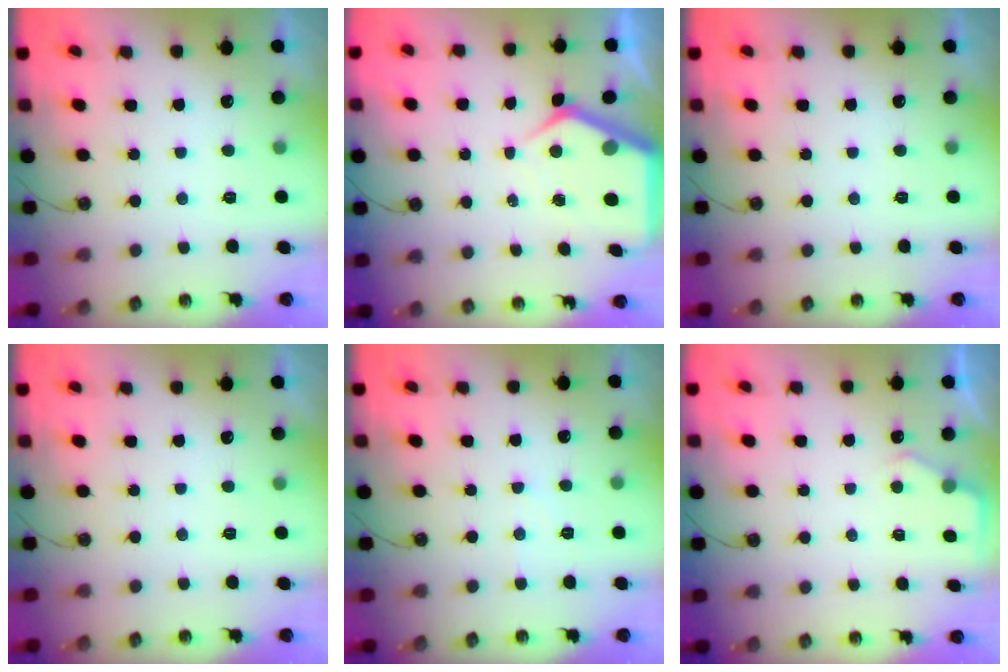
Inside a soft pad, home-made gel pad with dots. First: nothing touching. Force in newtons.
{"total": 7.1, "press": 7.1, "slide": 0.7}
{"total": 0.0}
{"total": 0.0}
{"total": 3.9, "press": 3.8, "slide": 0.6}
{"total": 3.3, "press": 3.3, "slide": 0.4}